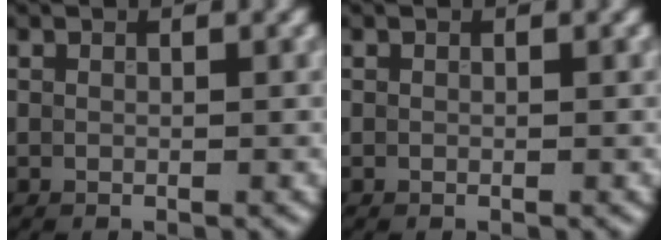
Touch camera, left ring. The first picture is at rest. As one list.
[{"total": 0.0}]